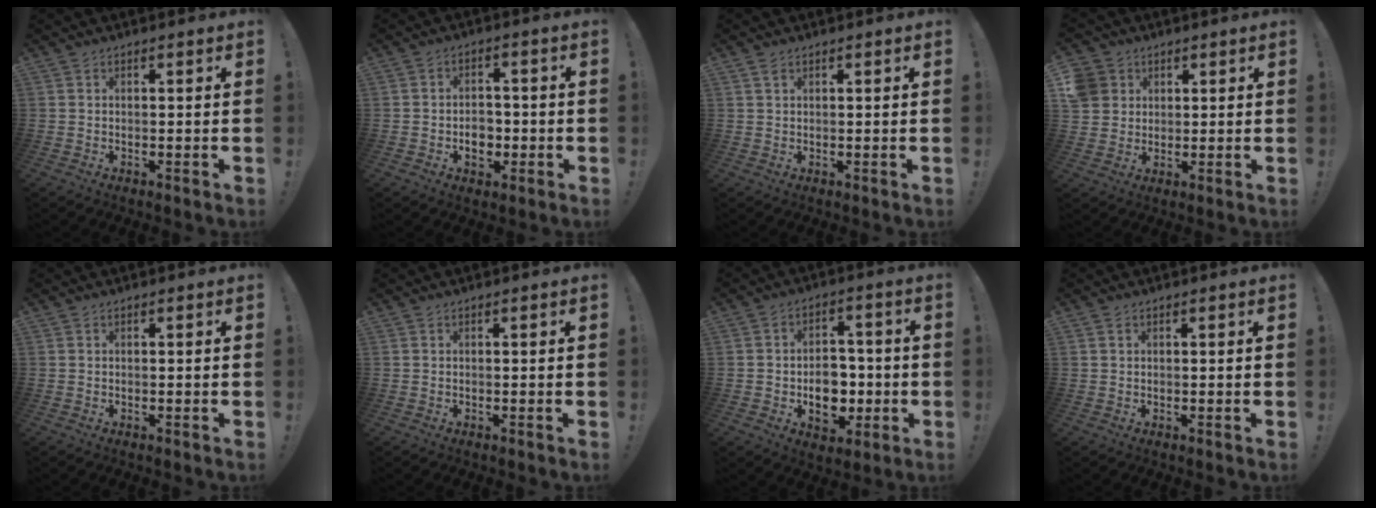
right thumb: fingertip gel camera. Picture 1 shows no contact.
{"total": 6.5, "force": [-1.9, 5.1, 3.6], "torque": [-0.041, 0.004, -0.036]}
{"total": 1.5, "force": [1.0, 0.7, 1.0], "torque": [-0.019, -0.001, 0.018]}
{"total": 6.9, "force": [2.6, 6.2, 1.5], "torque": [-0.032, -0.014, 0.053]}
{"total": 0.0}
{"total": 0.0}
{"total": 11.1, "force": [-2.5, 8.3, 6.9], "torque": [-0.094, 0.011, -0.039]}
{"total": 0.5, "force": [0.4, 0.3, 0.2], "torque": [0.001, -0.001, 0.007]}